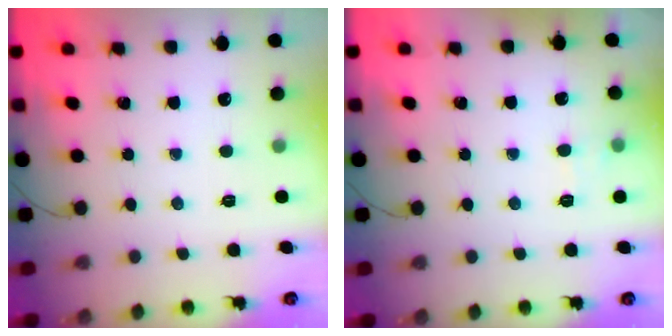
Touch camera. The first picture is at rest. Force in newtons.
{"total": 4.6, "press": 4.4, "slide": 1.3}